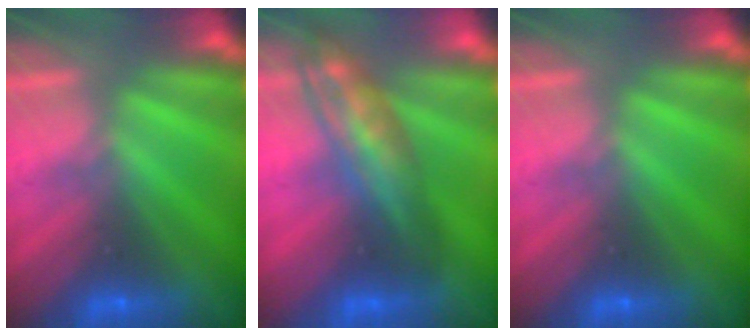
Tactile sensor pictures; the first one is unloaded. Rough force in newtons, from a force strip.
{"total": 2.8}
{"total": 0.0}